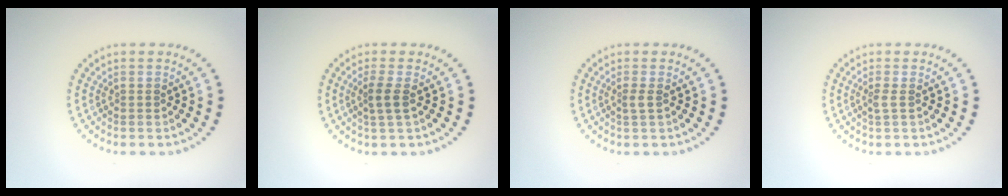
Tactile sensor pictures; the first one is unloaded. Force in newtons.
{"total": 1.6, "press": 1.3, "slide": 1.0}
{"total": 0.9, "press": 0.6, "slide": 0.7}
{"total": 0.9, "press": 0.7, "slide": 0.6}